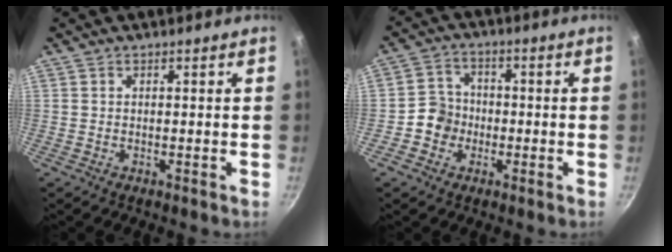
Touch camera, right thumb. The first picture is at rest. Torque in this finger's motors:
{"motor_torque": [0.59, 0.52, 0.69, -0.14, 0.07]}